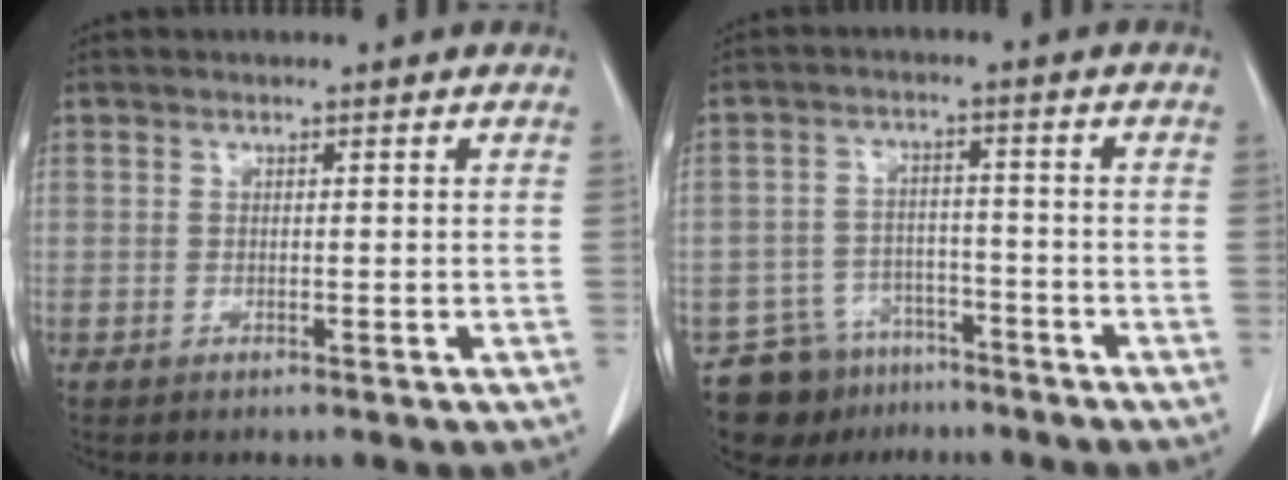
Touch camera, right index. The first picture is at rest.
{"total": 8.5, "force": [-6.4, 5.6, 0.8], "torque": [-0.016, 0.022, -0.099]}